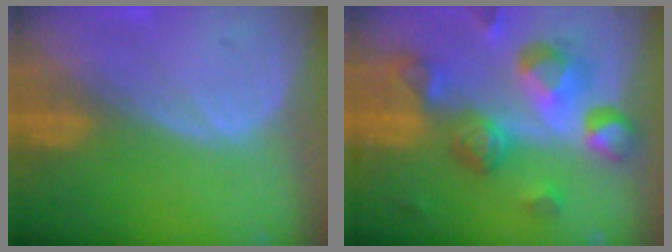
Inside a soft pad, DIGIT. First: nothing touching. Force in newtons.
{"total": 10.7, "press": 9.6, "slide": 4.8}